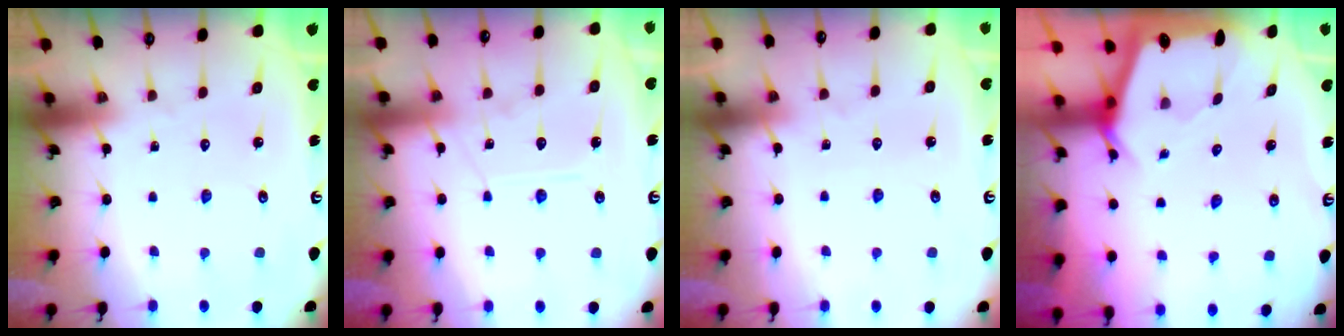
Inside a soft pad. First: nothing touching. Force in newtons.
{"total": 9.0, "press": 9.0, "slide": 0.9}
{"total": 3.5, "press": 3.4, "slide": 0.5}
{"total": 2.5, "press": 2.4, "slide": 0.3}